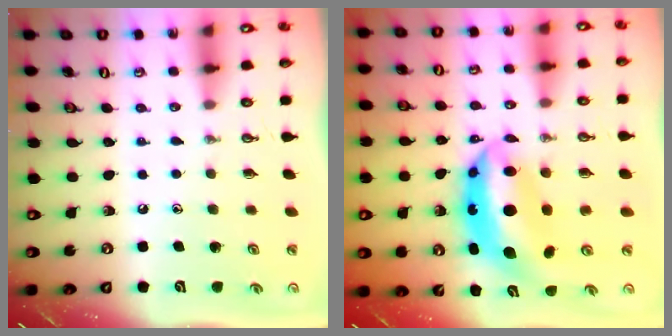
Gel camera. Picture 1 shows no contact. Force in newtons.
{"total": 11.2, "press": 11.1, "slide": 0.8}